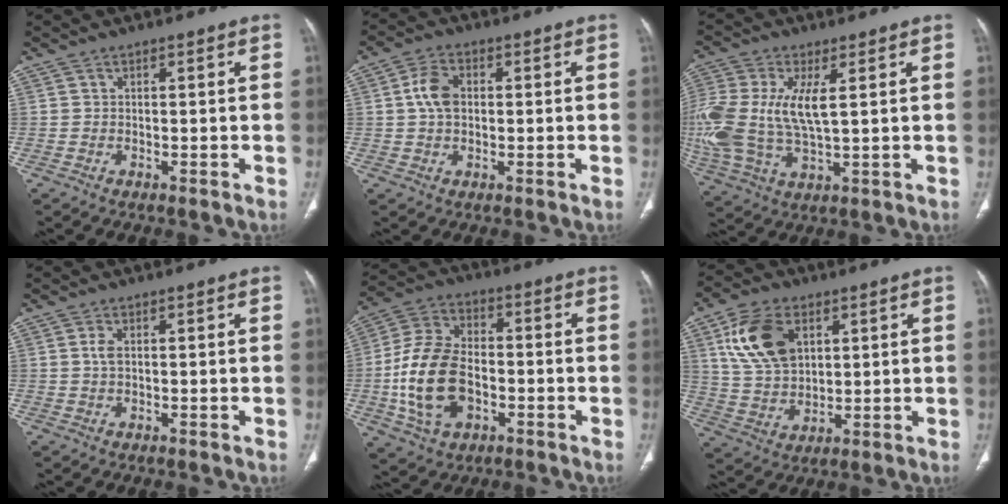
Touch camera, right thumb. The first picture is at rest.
{"total": 5.4, "force": [0.6, 3.7, 3.9], "torque": [-0.076, 0.008, 0.007]}
{"total": 18.7, "force": [2.5, 8.8, 16.3], "torque": [-0.395, -0.009, 0.048]}
{"total": 1.5, "force": [0.2, 0.7, 1.3], "torque": [-0.034, 0.002, 0.007]}
{"total": 15.8, "force": [-3.2, 10.3, 11.6], "torque": [-0.220, 0.022, -0.056]}
{"total": 13.4, "force": [4.8, 8.7, 9.1], "torque": [-0.155, -0.010, 0.098]}